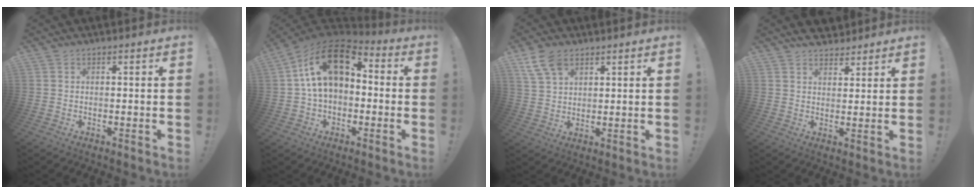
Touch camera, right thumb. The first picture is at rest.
{"total": 18.2, "force": [4.7, 11.1, 13.6], "torque": [-0.238, 0.000, 0.086]}
{"total": 8.2, "force": [5.0, 4.5, 4.6], "torque": [-0.088, -0.011, 0.100]}
{"total": 3.6, "force": [3.0, 1.9, 0.3], "torque": [-0.003, -0.020, 0.057]}